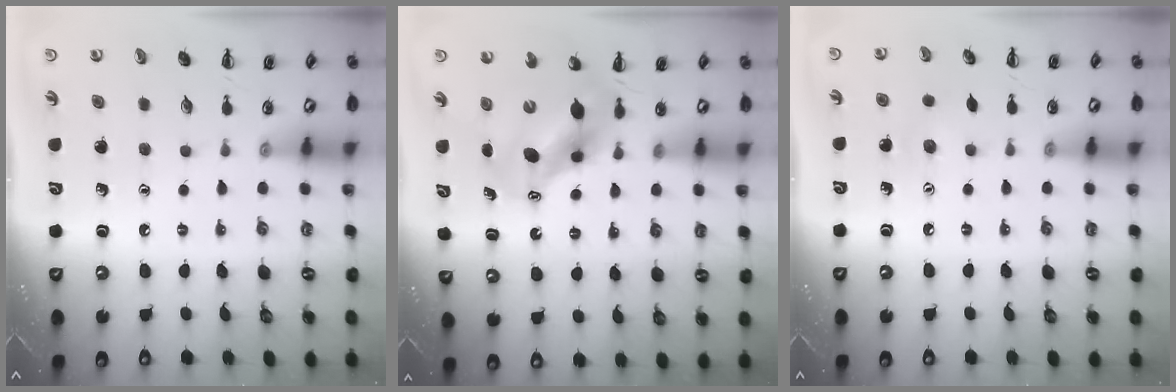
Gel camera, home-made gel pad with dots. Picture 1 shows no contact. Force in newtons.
{"total": 6.7, "press": 6.5, "slide": 1.3}
{"total": 3.0, "press": 2.9, "slide": 0.6}